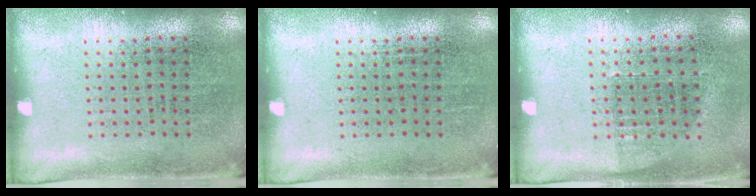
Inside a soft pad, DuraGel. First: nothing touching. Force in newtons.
{"total": 0.0}
{"total": 0.7, "press": 0.6, "slide": 0.3}